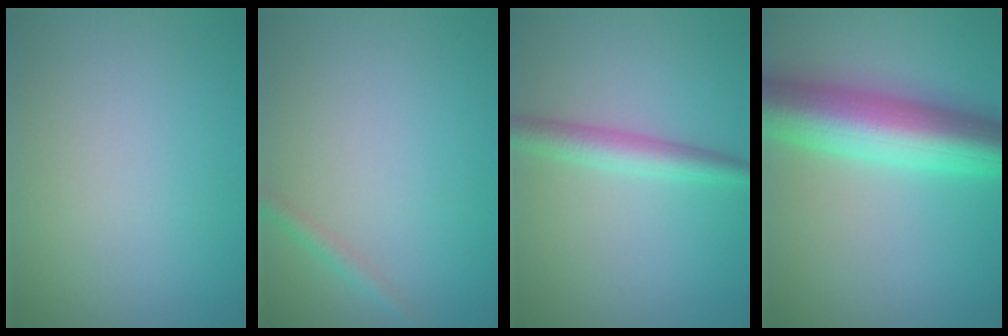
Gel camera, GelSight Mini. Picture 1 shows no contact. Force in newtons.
{"total": 1.2, "press": 1.2, "slide": 0.0}
{"total": 2.9, "press": 2.9, "slide": 0.0}
{"total": 10.5, "press": 10.5, "slide": 0.1}